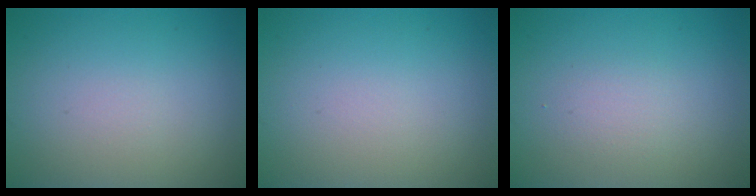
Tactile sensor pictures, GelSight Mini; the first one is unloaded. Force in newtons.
{"total": 0.0}
{"total": 1.3, "press": 1.3, "slide": 0.1}